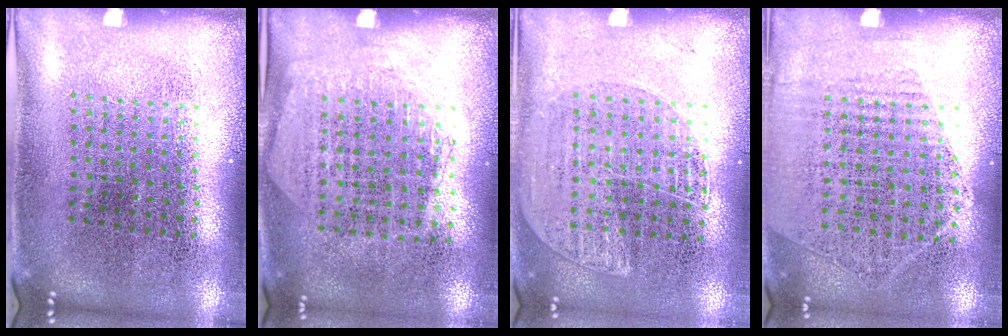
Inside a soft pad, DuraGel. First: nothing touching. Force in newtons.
{"total": 1.3, "press": 1.1, "slide": 0.7}
{"total": 1.3, "press": 1.3, "slide": 0.1}
{"total": 1.2, "press": 1.0, "slide": 0.7}